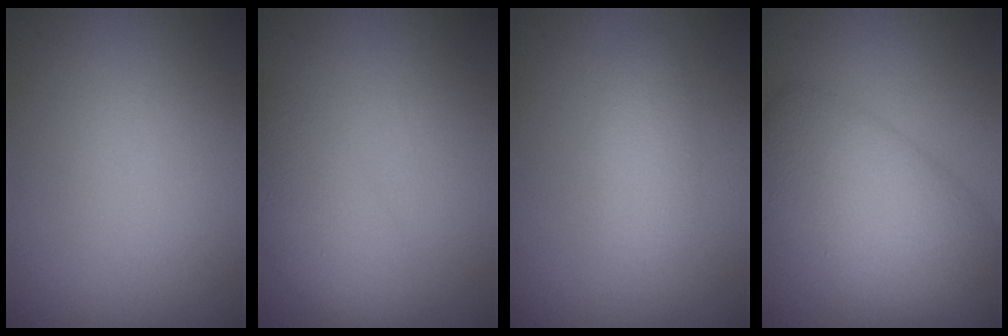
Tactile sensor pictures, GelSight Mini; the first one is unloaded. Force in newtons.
{"total": 3.5, "press": 3.5, "slide": 0.2}
{"total": 2.4, "press": 2.4, "slide": 0.1}
{"total": 8.8, "press": 8.8, "slide": 0.5}